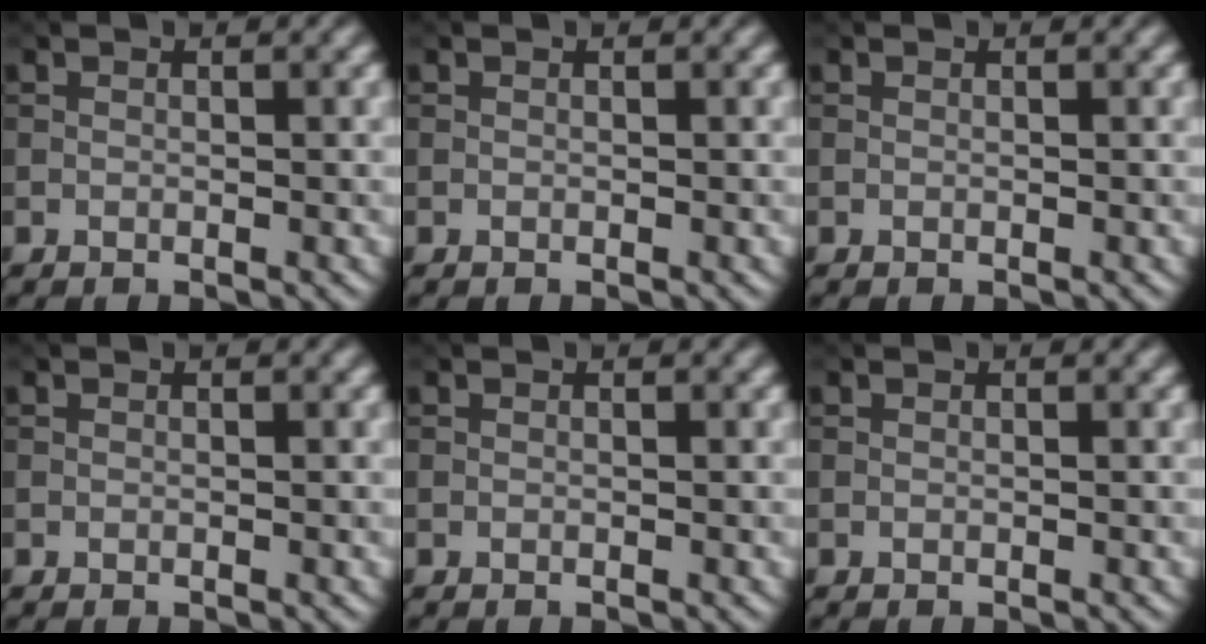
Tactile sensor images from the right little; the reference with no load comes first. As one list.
[{"total": 0.0}, {"total": 0.0}, {"total": 0.0}, {"total": 0.0}, {"total": 0.0}]